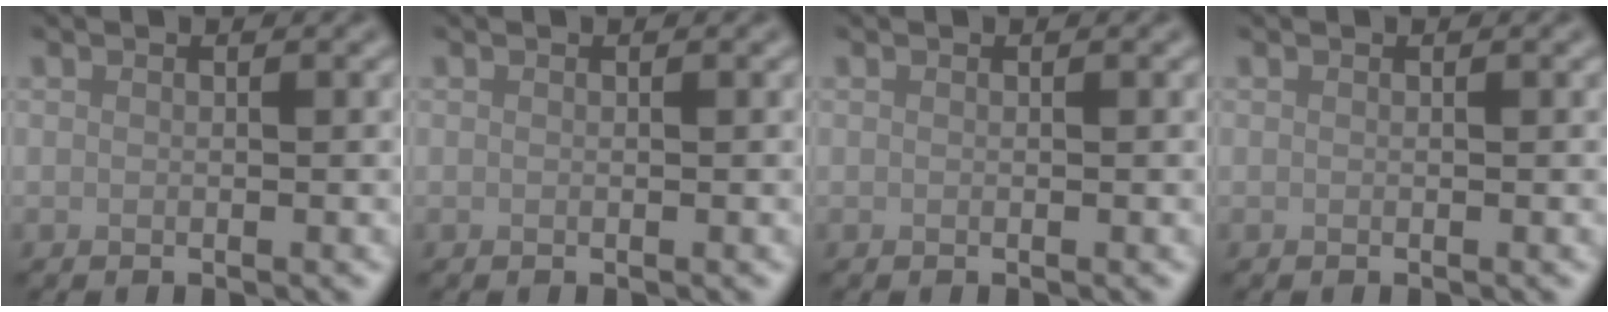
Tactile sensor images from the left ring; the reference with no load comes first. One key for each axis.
{"total": 0.0}
{"total": 0.0}
{"total": 0.0}